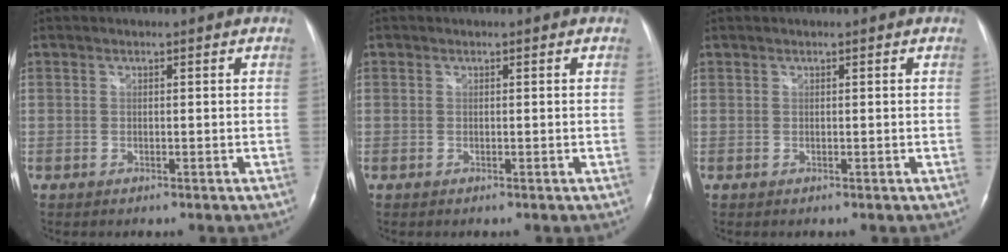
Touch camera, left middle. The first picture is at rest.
{"total": 0.0}
{"total": 0.0}